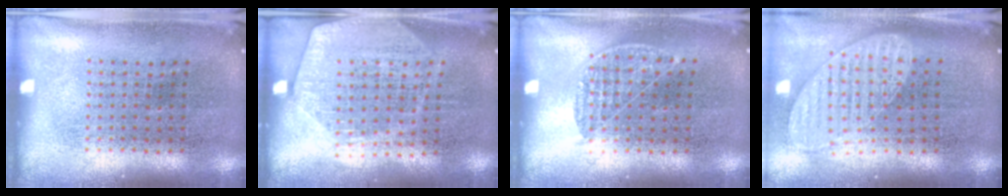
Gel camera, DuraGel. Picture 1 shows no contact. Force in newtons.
{"total": 2.0, "press": 1.7, "slide": 0.9}
{"total": 0.8, "press": 0.7, "slide": 0.5}
{"total": 1.5, "press": 1.3, "slide": 0.8}